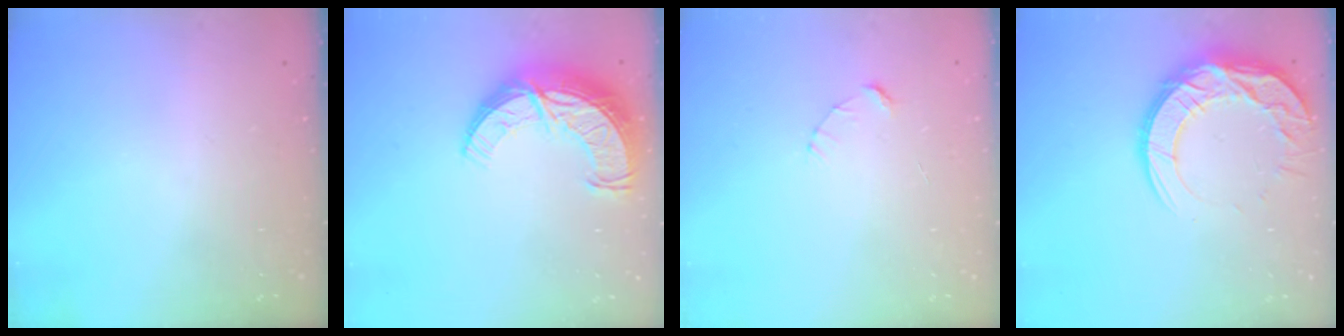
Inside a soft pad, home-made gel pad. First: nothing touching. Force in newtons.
{"total": 13.4, "press": 13.4, "slide": 1.0}
{"total": 2.4, "press": 2.4, "slide": 0.2}
{"total": 14.6, "press": 14.6, "slide": 1.1}